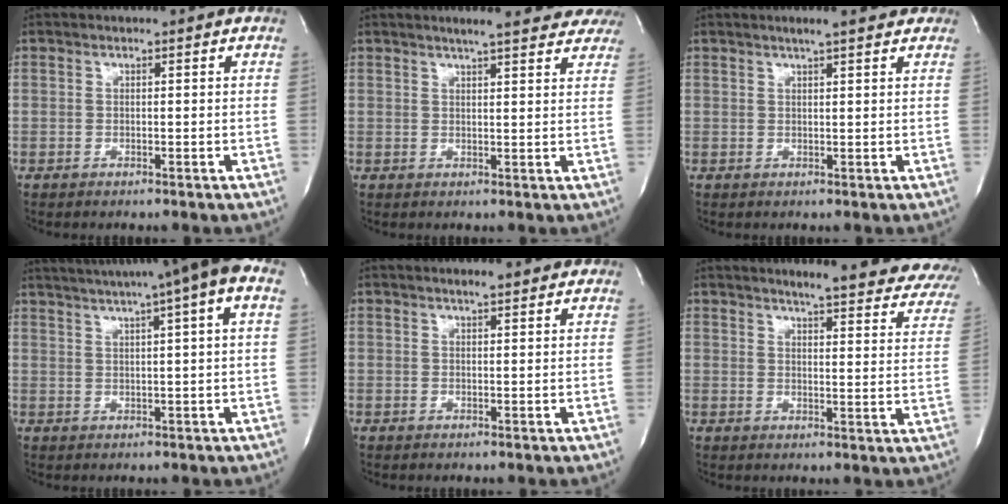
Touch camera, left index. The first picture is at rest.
{"total": 12.4, "force": [11.2, 2.3, 4.9], "torque": [-0.048, 0.006, 0.122]}
{"total": 4.6, "force": [3.7, 0.8, 2.6], "torque": [-0.035, 0.014, 0.045]}
{"total": 14.2, "force": [9.7, -0.1, 10.5], "torque": [-0.169, 0.041, 0.120]}
{"total": 2.5, "force": [2.0, 0.4, 1.3], "torque": [-0.022, 0.011, 0.028]}
{"total": 20.3, "force": [18.7, 3.0, 7.3], "torque": [-0.081, -0.066, 0.200]}